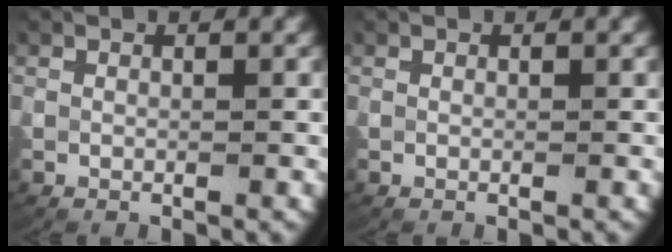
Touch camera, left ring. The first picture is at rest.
{"total": 0.0}